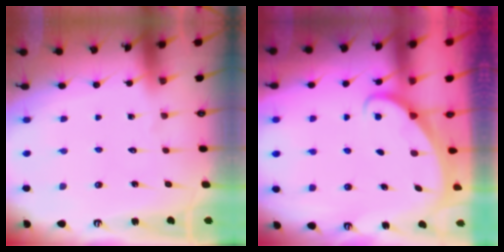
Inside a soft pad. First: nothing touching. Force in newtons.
{"total": 1.6, "press": 1.6, "slide": 0.1}